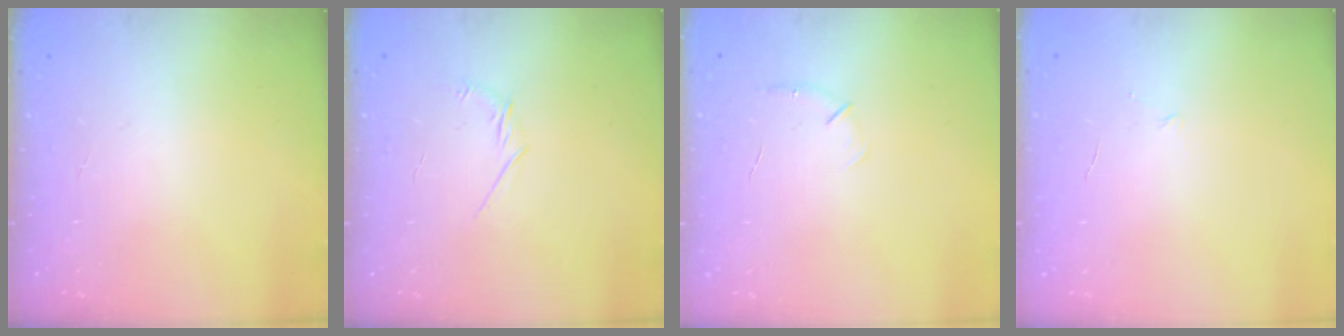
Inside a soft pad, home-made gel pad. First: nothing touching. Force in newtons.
{"total": 4.3, "press": 4.1, "slide": 1.1}
{"total": 4.1, "press": 4.0, "slide": 1.0}
{"total": 3.6, "press": 3.5, "slide": 0.9}